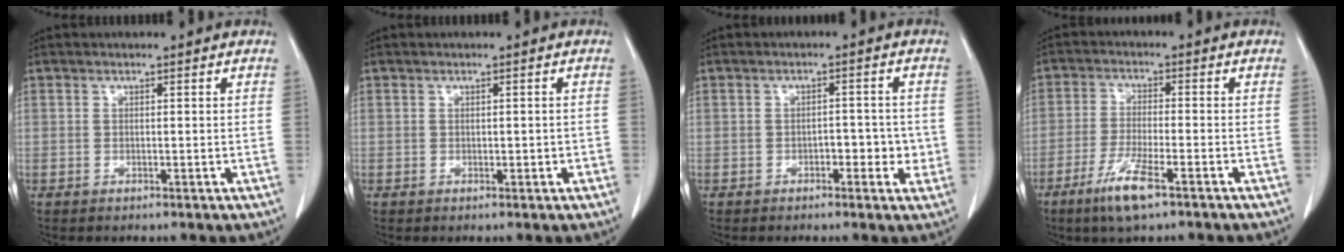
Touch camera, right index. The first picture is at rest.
{"total": 1.0, "force": [-0.2, 0.5, 0.8], "torque": [-0.009, 0.001, -0.001]}
{"total": 3.9, "force": [-1.0, 1.9, 3.2], "torque": [-0.033, 0.007, -0.013]}
{"total": 7.0, "force": [-4.4, 0.6, 5.5], "torque": [-0.113, -0.014, -0.081]}